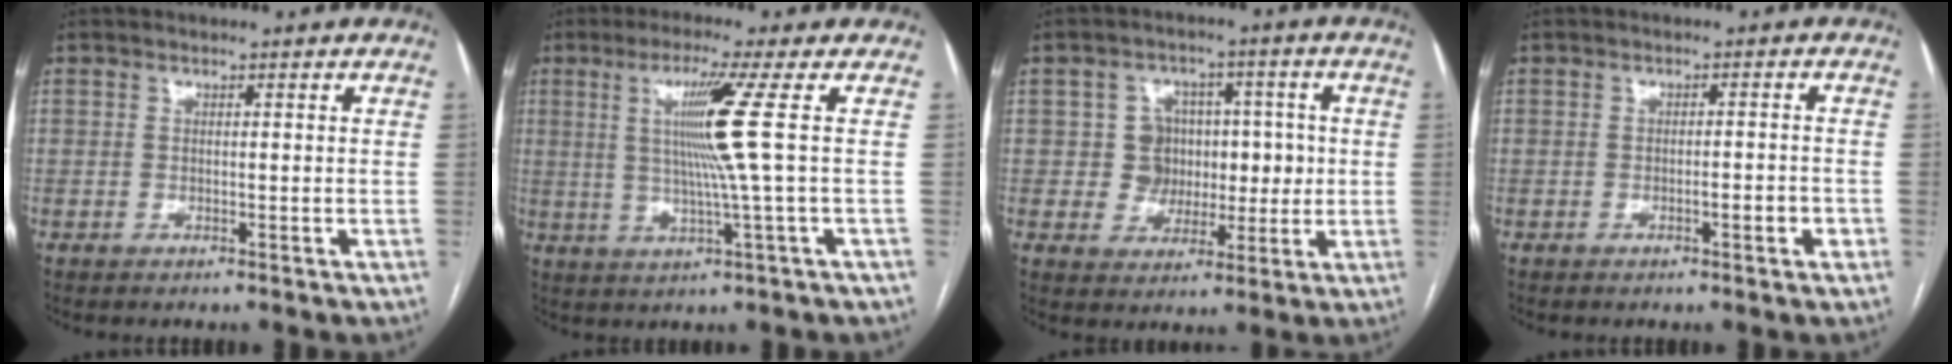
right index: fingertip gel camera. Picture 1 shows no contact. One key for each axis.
{"total": 8.5, "fx": 1.6, "fy": -2.7, "fz": 7.9, "tx": -0.147, "ty": -0.003, "tz": 0.039}
{"total": 7.1, "fx": 0.4, "fy": 6.7, "fz": 2.3, "tx": -0.019, "ty": 0.031, "tz": 0.011}
{"total": 2.5, "fx": -1.1, "fy": 0.5, "fz": 2.2, "tx": -0.029, "ty": 0.001, "tz": -0.015}